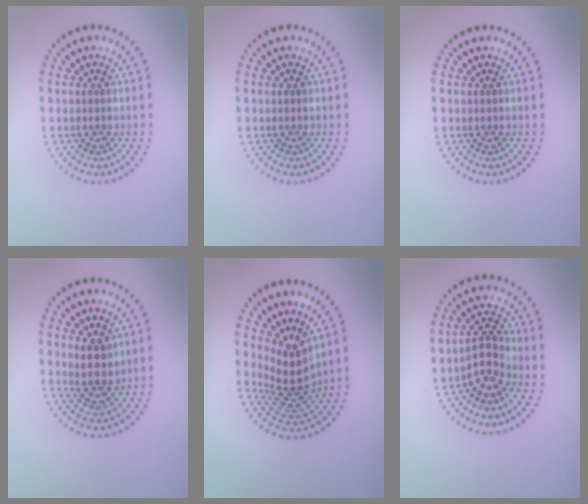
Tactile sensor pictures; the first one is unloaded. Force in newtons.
{"total": 0.0}
{"total": 0.0}
{"total": 2.7, "press": 2.3, "slide": 1.4}
{"total": 3.9, "press": 2.9, "slide": 2.6}
{"total": 2.3, "press": 1.9, "slide": 1.3}